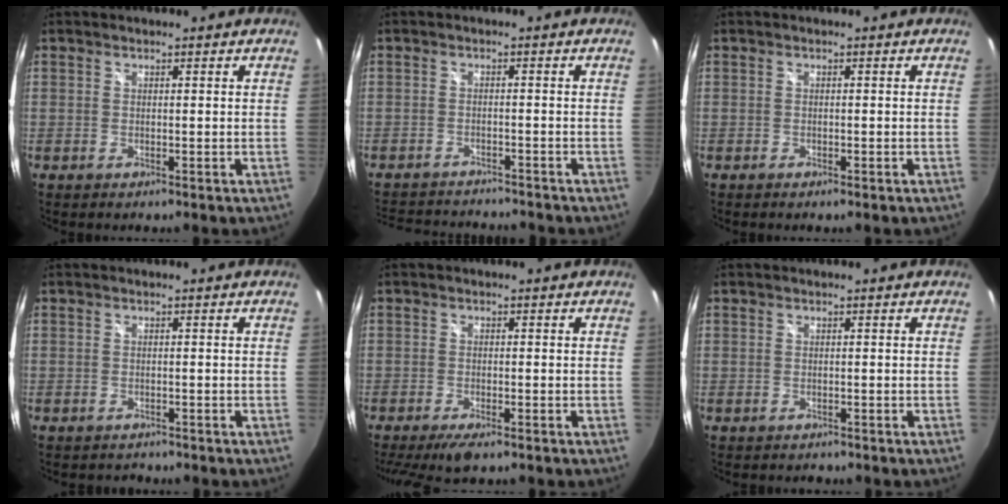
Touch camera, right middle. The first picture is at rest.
{"total": 10.7, "force": [-9.9, 2.5, 3.3], "torque": [-0.084, -0.004, -0.150]}
{"total": 0.9, "force": [-0.7, 0.3, 0.4], "torque": [-0.008, -0.003, -0.012]}
{"total": 1.7, "force": [-1.6, 0.8, 0.1], "torque": [-0.007, -0.006, -0.023]}
{"total": 6.4, "force": [-4.7, 1.4, 4.1], "torque": [-0.091, -0.025, -0.080]}
{"total": 0.7, "force": [-0.6, 0.3, -0.2], "torque": [0.001, 0.001, -0.011]}